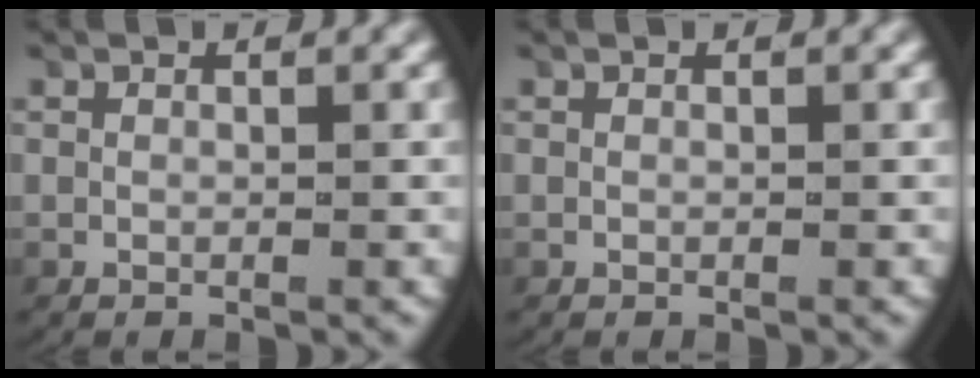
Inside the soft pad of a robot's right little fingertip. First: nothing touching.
{"total": 0.0}